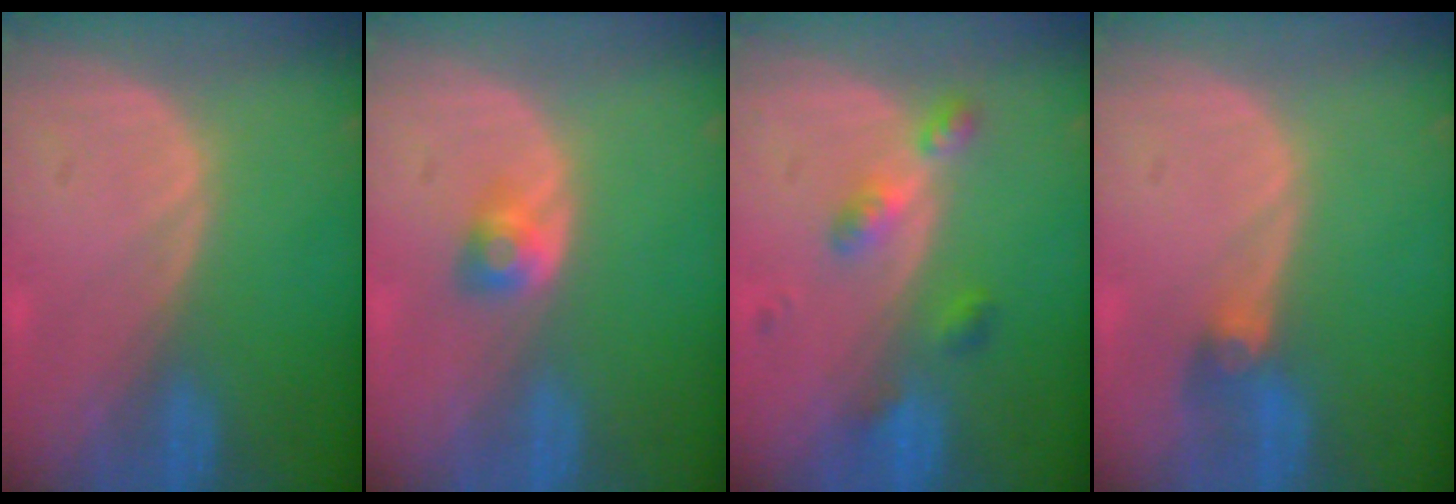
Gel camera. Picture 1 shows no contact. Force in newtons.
{"total": 2.7, "press": 2.4, "slide": 1.2}
{"total": 4.7, "press": 4.2, "slide": 2.0}
{"total": 3.0, "press": 2.6, "slide": 1.4}